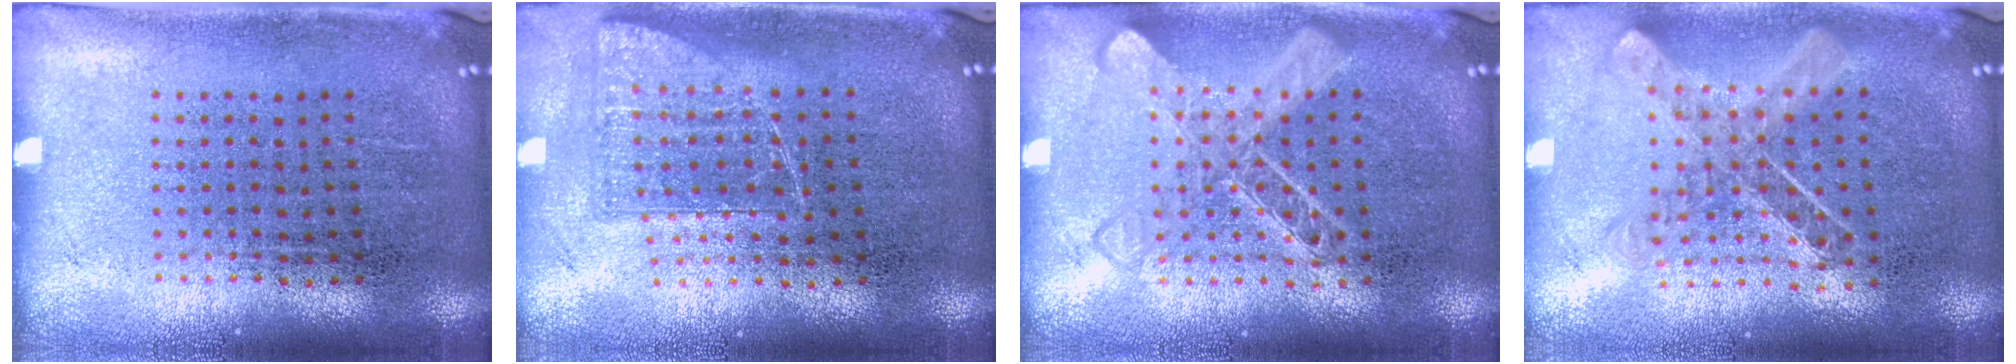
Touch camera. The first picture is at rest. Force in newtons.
{"total": 1.0, "press": 0.9, "slide": 0.5}
{"total": 2.6, "press": 2.6, "slide": 0.4}
{"total": 1.0, "press": 1.0, "slide": 0.1}